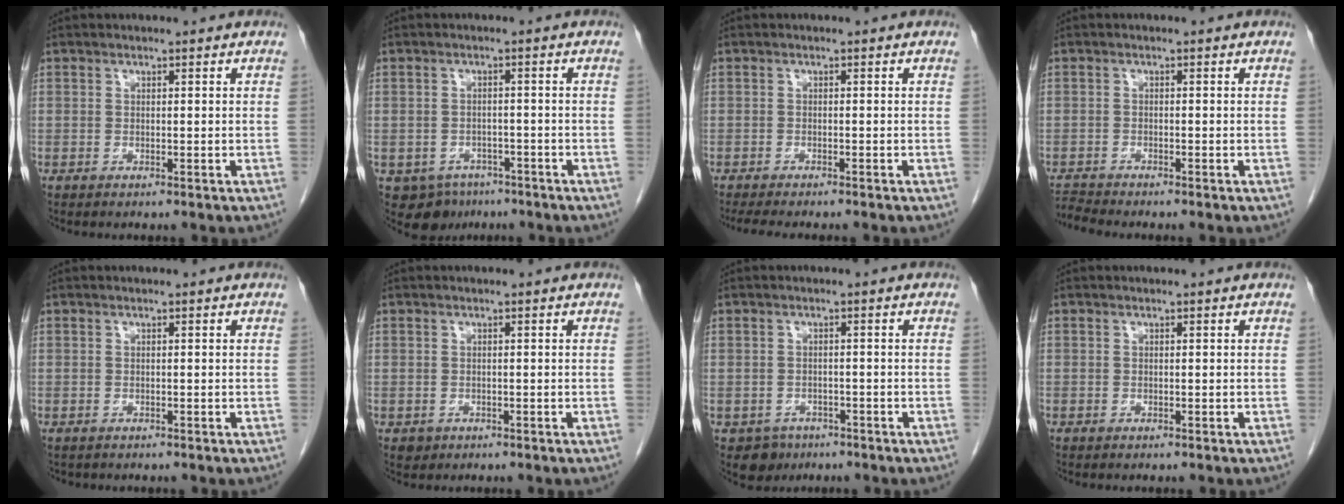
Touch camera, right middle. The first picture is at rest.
{"total": 6.1, "force": [-3.9, 4.4, 1.3], "torque": [-0.015, 0.005, -0.050]}
{"total": 5.5, "force": [-4.6, 0.7, 2.8], "torque": [-0.034, -0.010, -0.067]}
{"total": 2.4, "force": [-2.2, -0.9, -0.4], "torque": [0.001, -0.017, -0.042]}
{"total": 0.6, "force": [-0.5, 0.3, 0.1], "torque": [-0.011, 0.001, -0.007]}
{"total": 1.1, "force": [-0.5, 0.9, 0.1], "torque": [-0.003, 0.003, -0.003]}
{"total": 3.5, "force": [-2.2, 2.7, 0.3], "torque": [-0.003, 0.007, -0.030]}
{"total": 0.0}